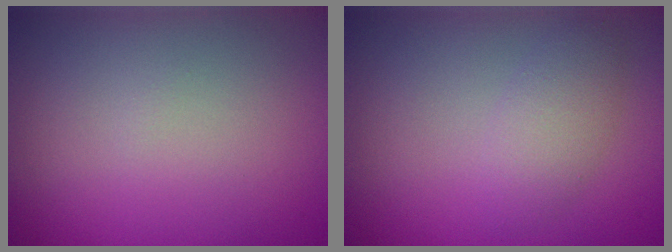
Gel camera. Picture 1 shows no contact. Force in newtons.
{"total": 2.3, "press": 2.3, "slide": 0.1}